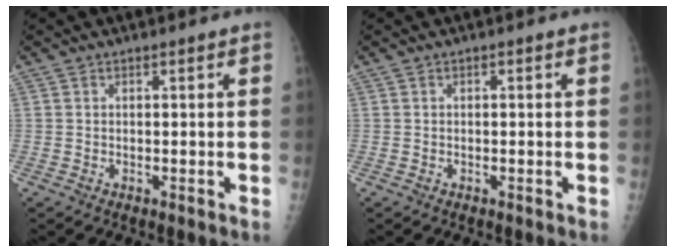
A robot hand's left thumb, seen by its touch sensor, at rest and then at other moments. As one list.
[{"total": 0.0}]